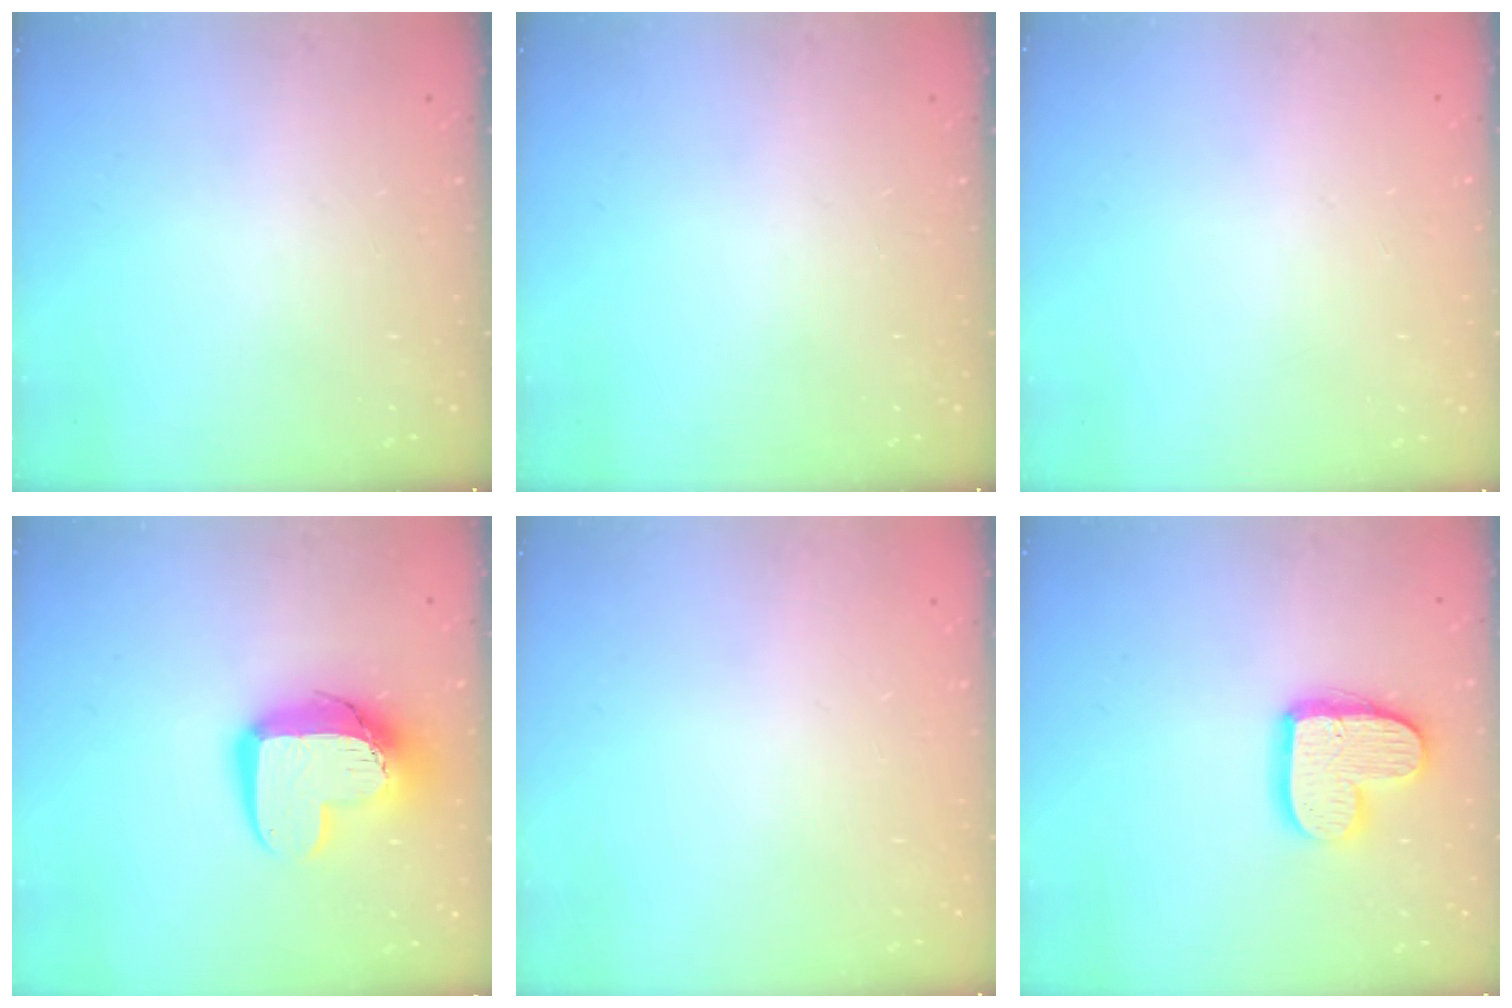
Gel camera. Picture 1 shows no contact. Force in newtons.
{"total": 0.0}
{"total": 0.5, "press": 0.5, "slide": 0.1}
{"total": 13.3, "press": 13.3, "slide": 1.4}
{"total": 0.0}
{"total": 14.4, "press": 14.3, "slide": 1.0}